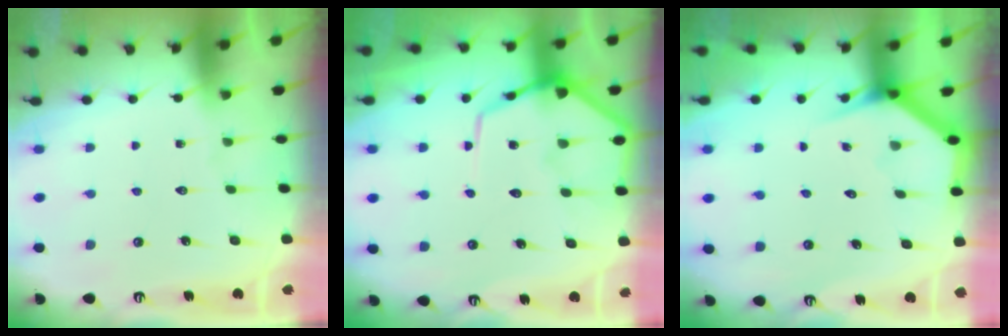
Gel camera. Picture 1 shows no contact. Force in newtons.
{"total": 9.7, "press": 9.7, "slide": 1.0}
{"total": 3.4, "press": 3.4, "slide": 0.3}